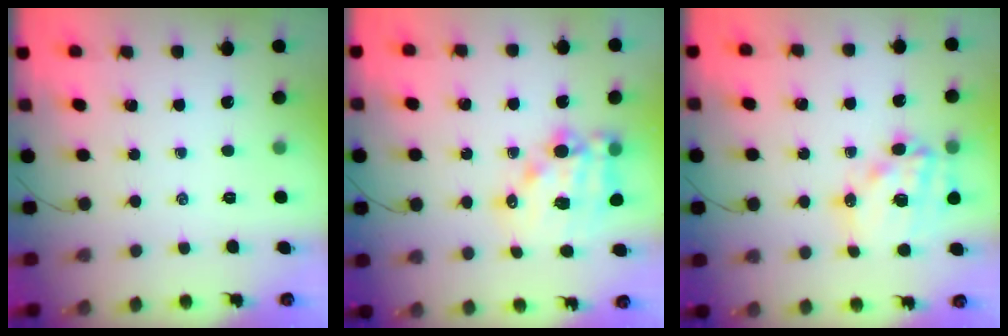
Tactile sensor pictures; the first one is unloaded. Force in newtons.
{"total": 13.2, "press": 12.9, "slide": 3.1}
{"total": 15.3, "press": 14.9, "slide": 3.3}